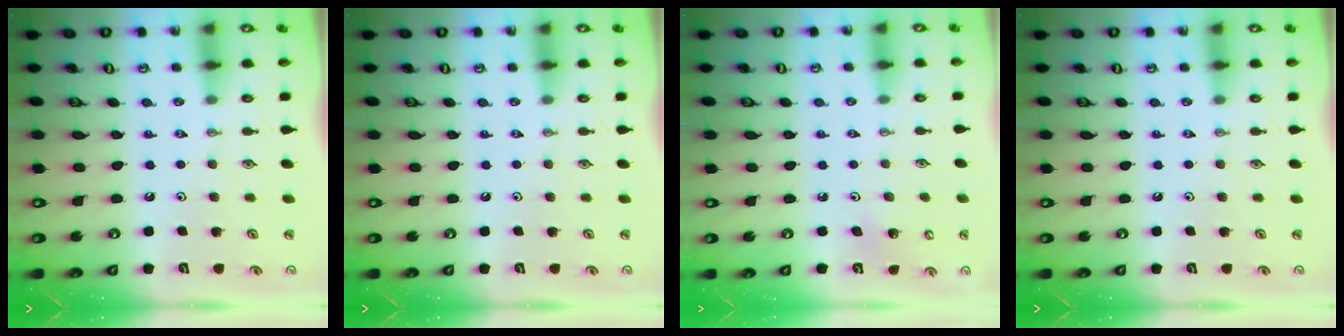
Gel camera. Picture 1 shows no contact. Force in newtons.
{"total": 0.0}
{"total": 3.0, "press": 3.0, "slide": 0.2}
{"total": 0.0}